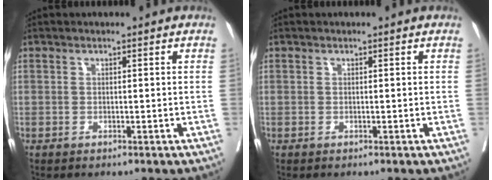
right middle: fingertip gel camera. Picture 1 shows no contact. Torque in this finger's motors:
{"motor_torque": [0.00, 0.00, 0.00, 0.00]}